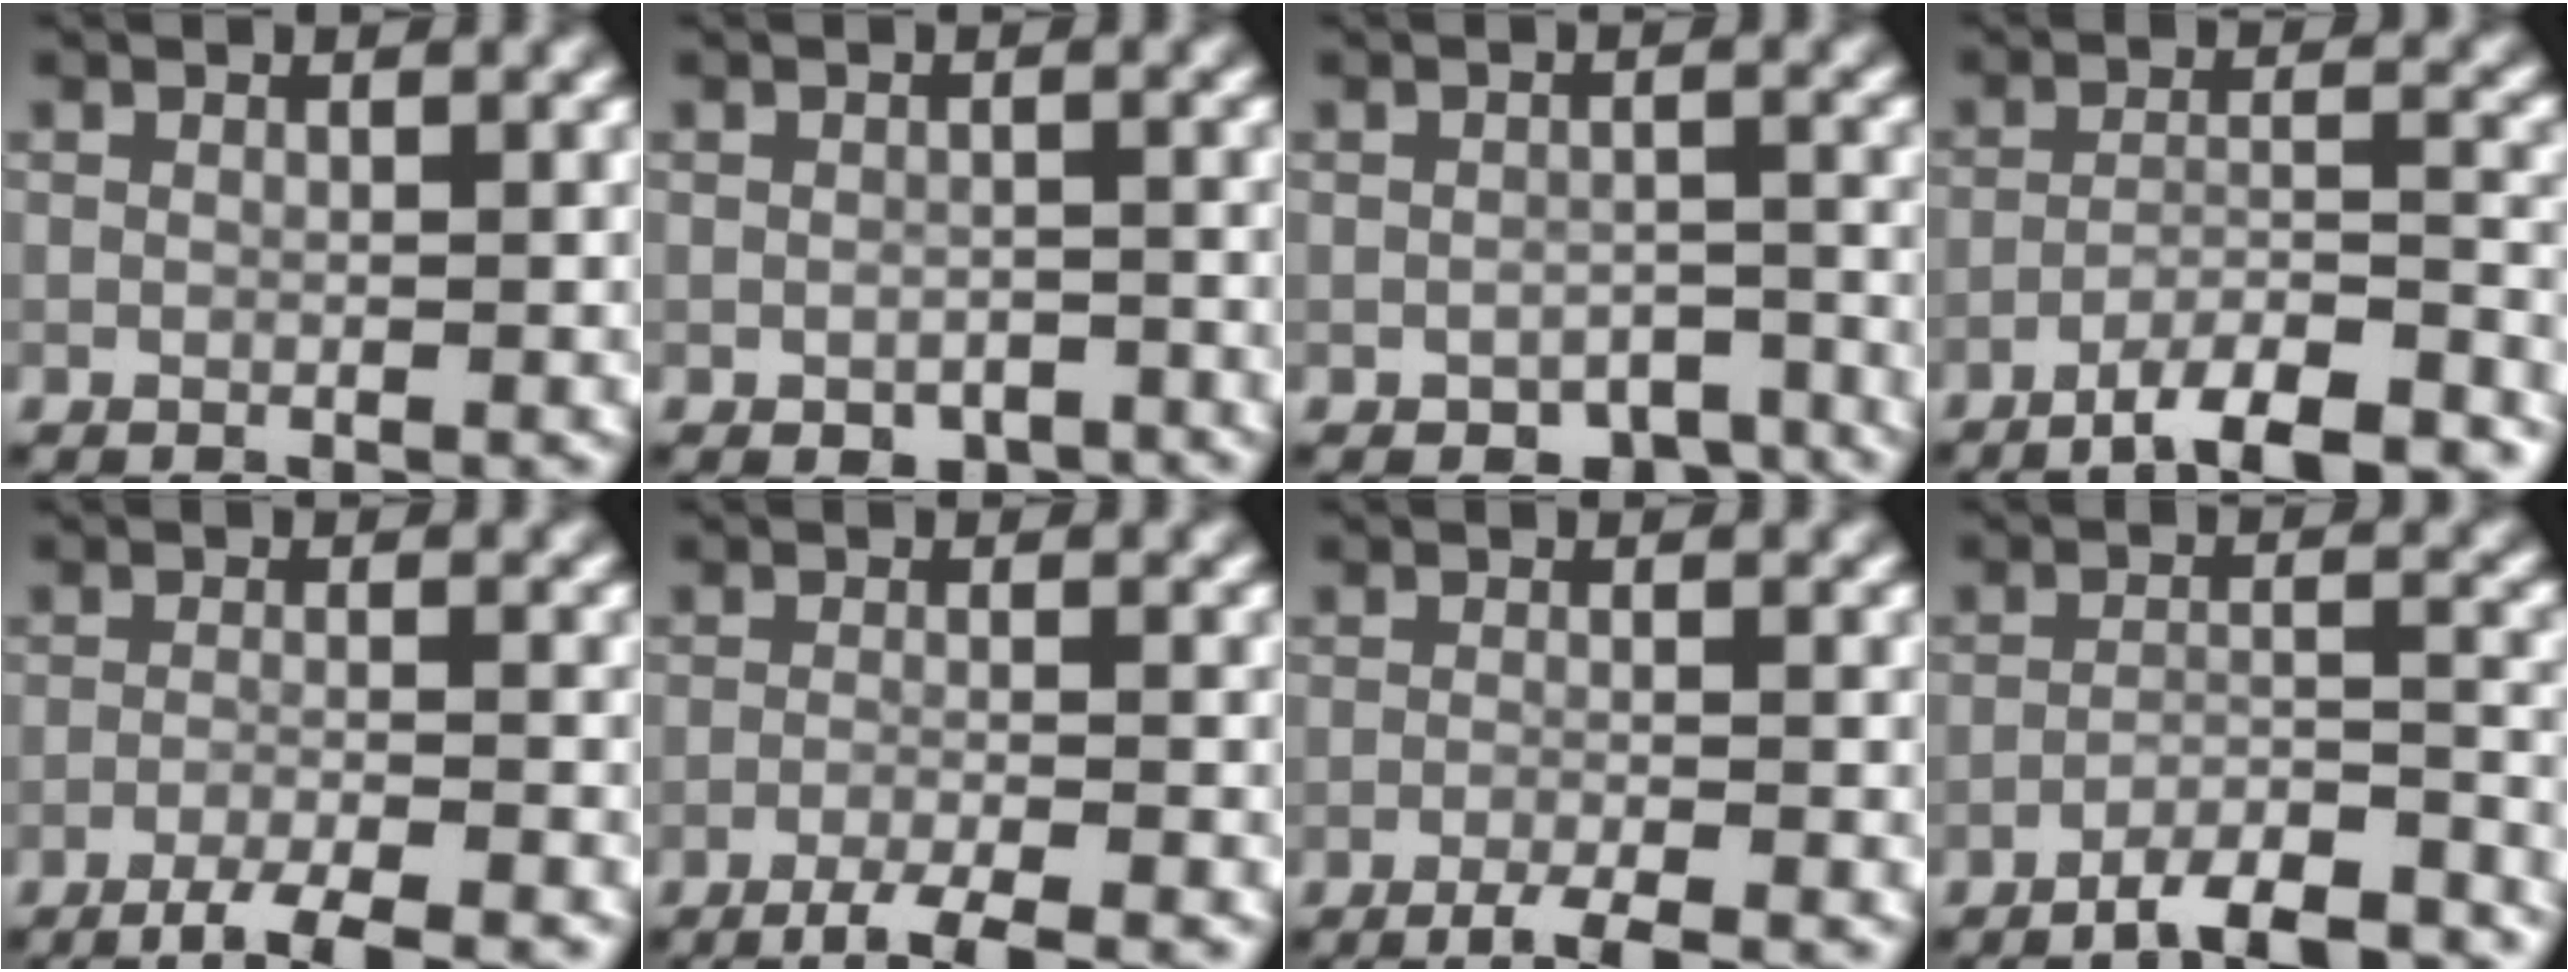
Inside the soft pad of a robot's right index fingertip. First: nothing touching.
{"total": 2.0, "force": [-1.2, 1.1, 1.1], "torque": [-0.018, -0.005, -0.015]}
{"total": 3.1, "force": [-2.3, 1.5, 1.4], "torque": [-0.020, -0.004, -0.031]}
{"total": 9.7, "force": [-8.0, 2.1, 5.0], "torque": [-0.063, 0.000, -0.111]}
{"total": 4.5, "force": [-3.4, 0.6, 2.9], "torque": [-0.049, 0.000, -0.067]}
{"total": 4.1, "force": [-2.9, 0.6, 2.7], "torque": [-0.044, -0.001, -0.061]}
{"total": 3.3, "force": [-2.4, 0.5, 2.2], "torque": [-0.034, -0.001, -0.050]}
{"total": 8.1, "force": [-7.0, 1.6, 3.8], "torque": [-0.049, 0.001, -0.106]}